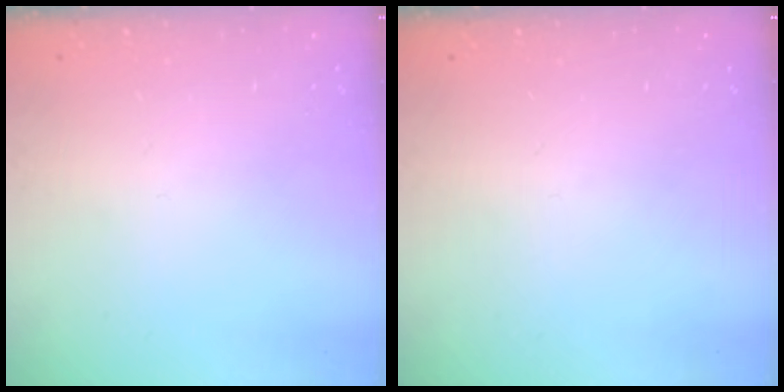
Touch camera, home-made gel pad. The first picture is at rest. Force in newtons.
{"total": 0.0}